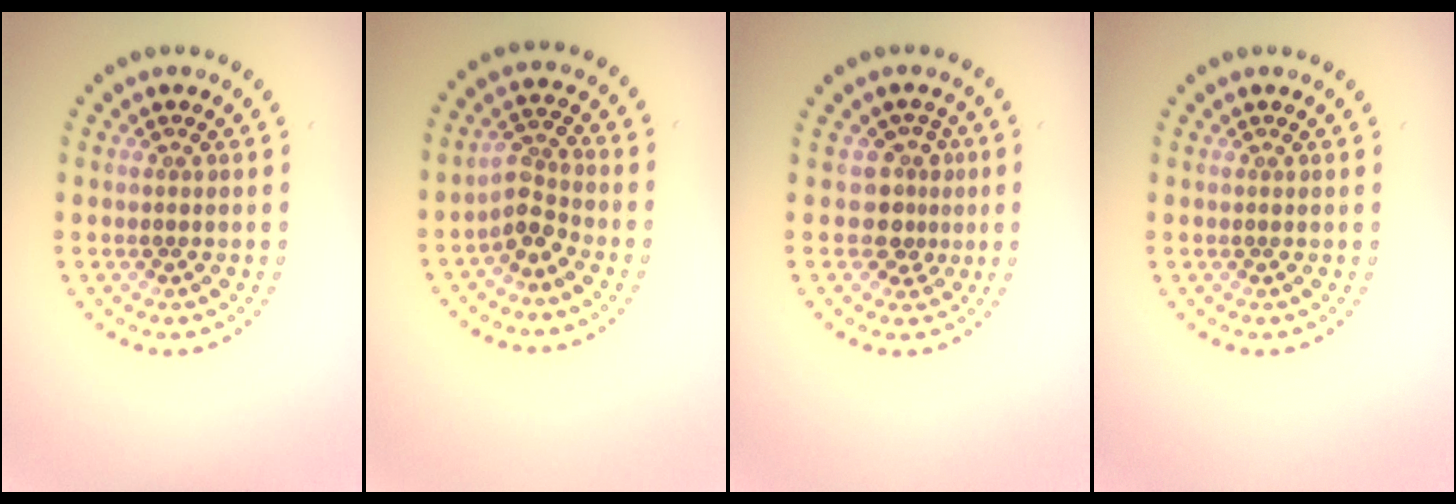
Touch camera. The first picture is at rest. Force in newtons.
{"total": 2.6, "press": 2.0, "slide": 1.6}
{"total": 2.6, "press": 1.9, "slide": 1.7}
{"total": 0.0}